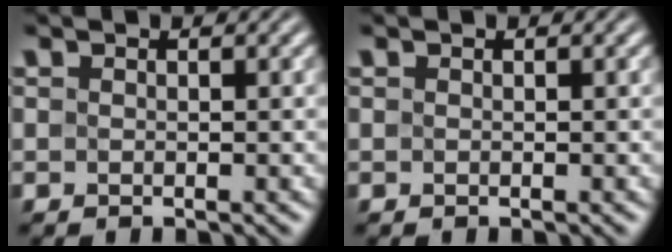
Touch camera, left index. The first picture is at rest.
{"total": 0.0}